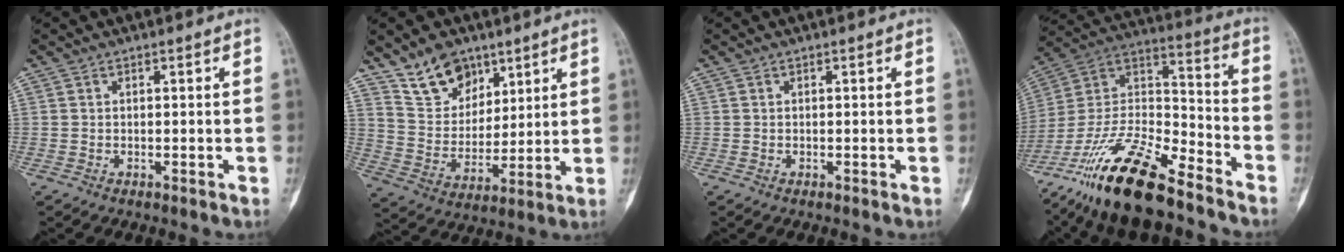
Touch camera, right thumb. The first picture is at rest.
{"total": 11.0, "force": [7.6, 6.9, 3.8], "torque": [-0.032, -0.048, 0.150]}
{"total": 0.0}
{"total": 23.7, "force": [-17.3, 7.3, 14.5], "torque": [-0.296, 0.064, -0.320]}